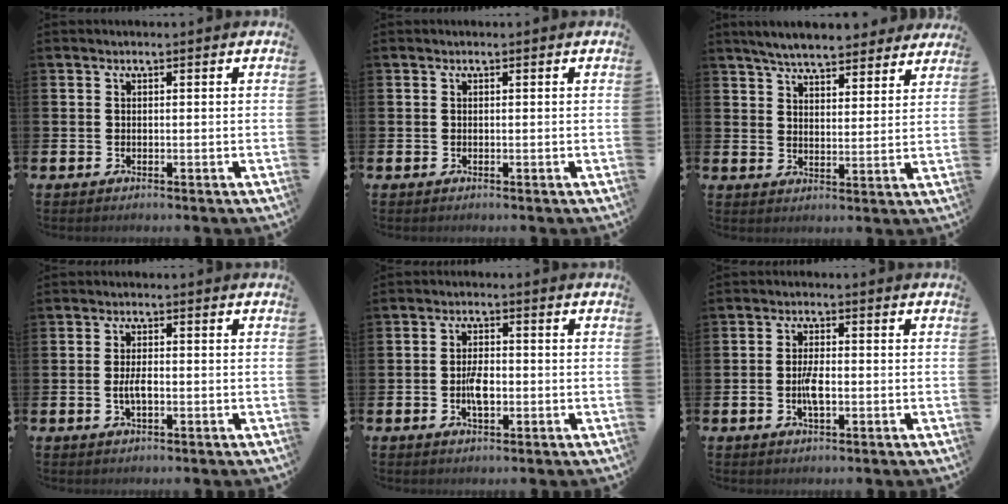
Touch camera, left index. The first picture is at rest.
{"total": 0.0}
{"total": 6.4, "force": [6.2, 1.0, 1.5], "torque": [-0.044, -0.030, 0.110]}
{"total": 2.7, "force": [-0.4, 1.1, 2.4], "torque": [-0.037, -0.003, -0.008]}
{"total": 3.6, "force": [-0.6, 1.7, 3.1], "torque": [-0.041, -0.002, -0.014]}
{"total": 3.3, "force": [-0.5, 1.3, 3.0], "torque": [-0.047, -0.002, -0.011]}